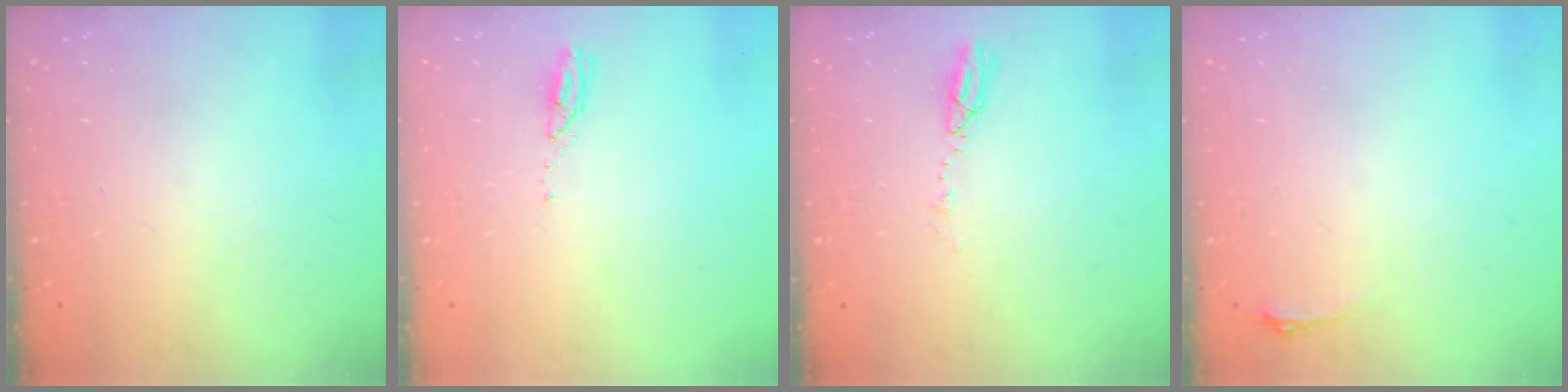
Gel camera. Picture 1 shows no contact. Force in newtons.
{"total": 3.0, "press": 3.0, "slide": 0.1}
{"total": 3.9, "press": 3.8, "slide": 0.4}
{"total": 2.9, "press": 2.6, "slide": 1.5}